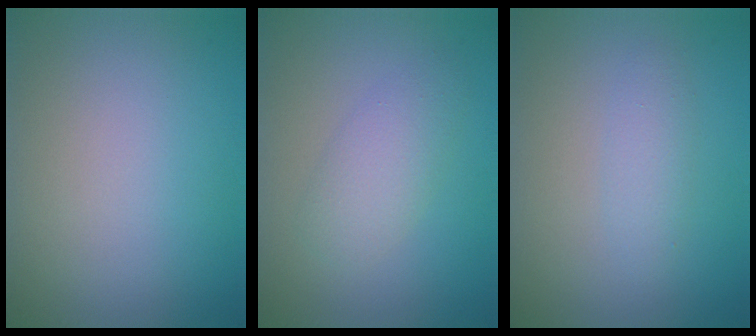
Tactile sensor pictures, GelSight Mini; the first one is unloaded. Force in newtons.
{"total": 3.0, "press": 3.0, "slide": 0.1}
{"total": 1.6, "press": 1.6, "slide": 0.1}